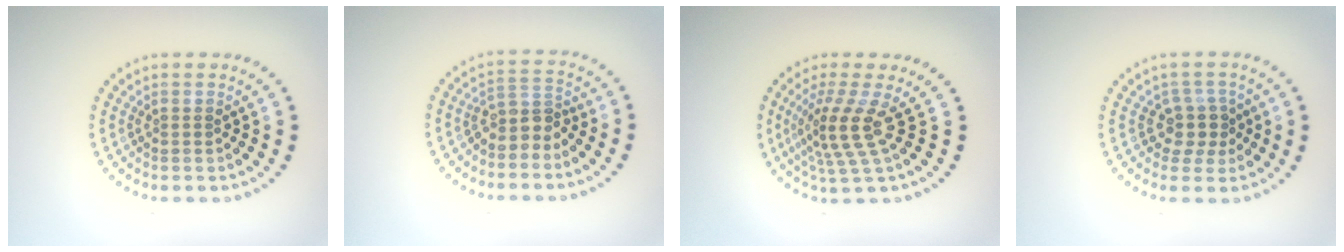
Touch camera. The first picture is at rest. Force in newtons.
{"total": 2.7, "press": 2.1, "slide": 1.7}
{"total": 3.9, "press": 2.7, "slide": 2.8}
{"total": 2.5, "press": 2.0, "slide": 1.6}